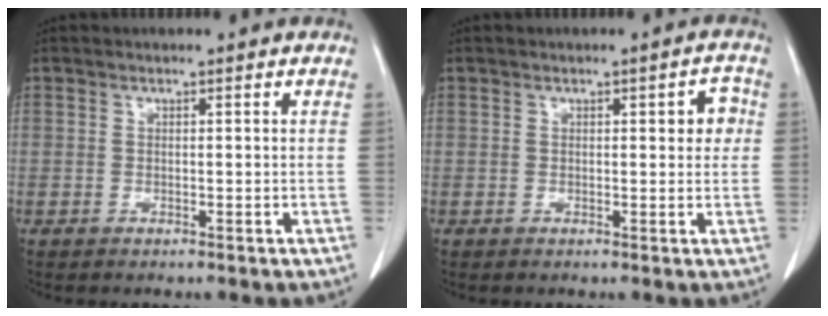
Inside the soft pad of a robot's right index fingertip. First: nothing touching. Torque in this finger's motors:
{"motor_torque": [0.28, -0.09, 0.00, 0.01]}